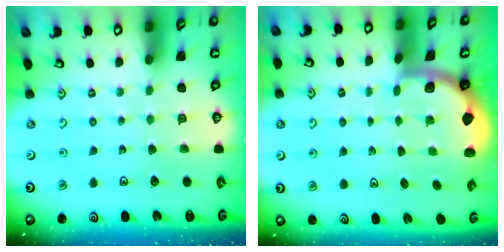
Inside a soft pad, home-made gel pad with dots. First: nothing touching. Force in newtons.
{"total": 1.4, "press": 1.4, "slide": 0.1}